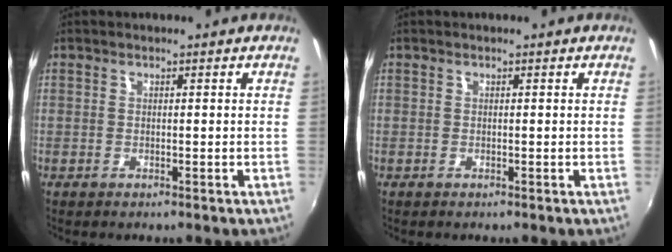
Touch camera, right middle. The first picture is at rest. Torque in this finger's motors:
{"motor_torque": [-0.01, 0.01, 0.00, 0.00]}